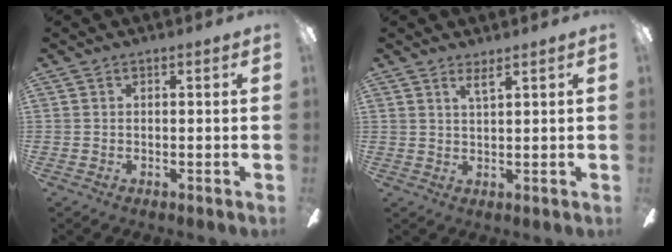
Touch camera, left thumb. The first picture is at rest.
{"total": 2.7, "force": [2.2, 0.2, 1.7], "torque": [-0.038, -0.002, 0.038]}